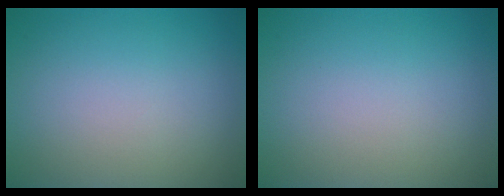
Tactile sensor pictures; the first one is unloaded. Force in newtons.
{"total": 0.0}